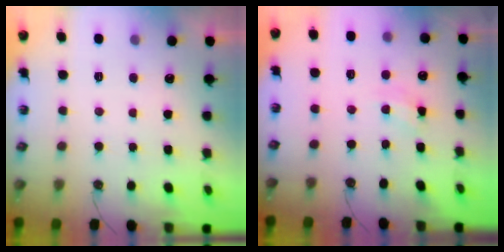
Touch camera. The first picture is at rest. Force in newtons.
{"total": 4.9, "press": 4.9, "slide": 0.5}